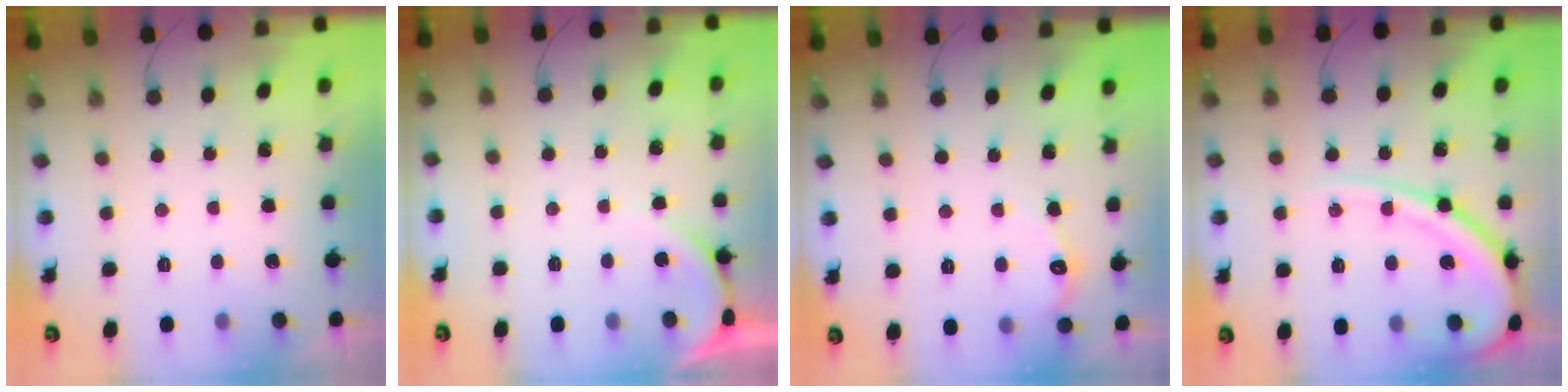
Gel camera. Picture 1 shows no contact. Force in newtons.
{"total": 1.6, "press": 1.6, "slide": 0.4}
{"total": 3.7, "press": 3.6, "slide": 0.5}
{"total": 14.8, "press": 14.7, "slide": 1.8}